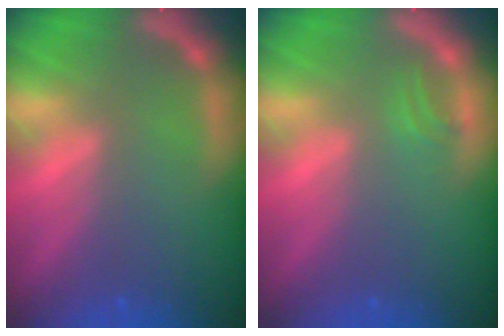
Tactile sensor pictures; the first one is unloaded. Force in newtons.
{"total": 0.9}